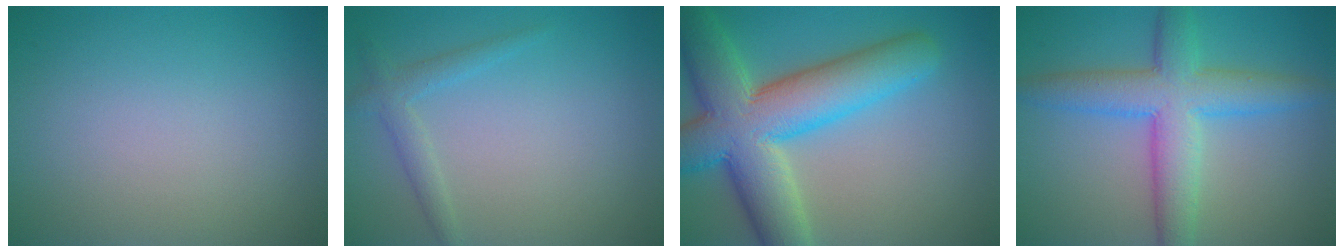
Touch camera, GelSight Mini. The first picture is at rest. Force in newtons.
{"total": 1.8, "press": 1.8, "slide": 0.1}
{"total": 11.4, "press": 11.4, "slide": 0.7}
{"total": 6.7, "press": 6.7, "slide": 0.2}